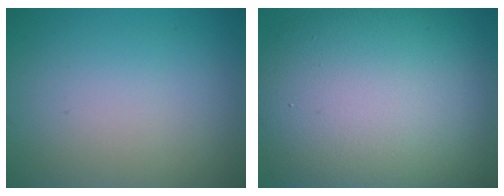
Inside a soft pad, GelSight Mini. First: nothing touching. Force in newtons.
{"total": 15.3, "press": 15.3, "slide": 1.0}